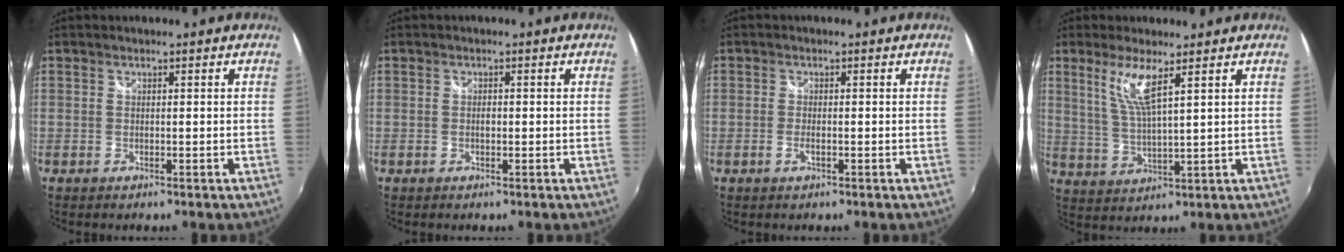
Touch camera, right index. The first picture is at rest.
{"total": 0.9, "force": [-0.1, 0.5, 0.7], "torque": [-0.011, 0.000, -0.003]}
{"total": 1.7, "force": [-0.7, 0.6, 1.4], "torque": [-0.030, -0.002, -0.013]}
{"total": 6.7, "force": [3.6, 0.5, 5.6], "torque": [-0.117, -0.011, 0.077]}